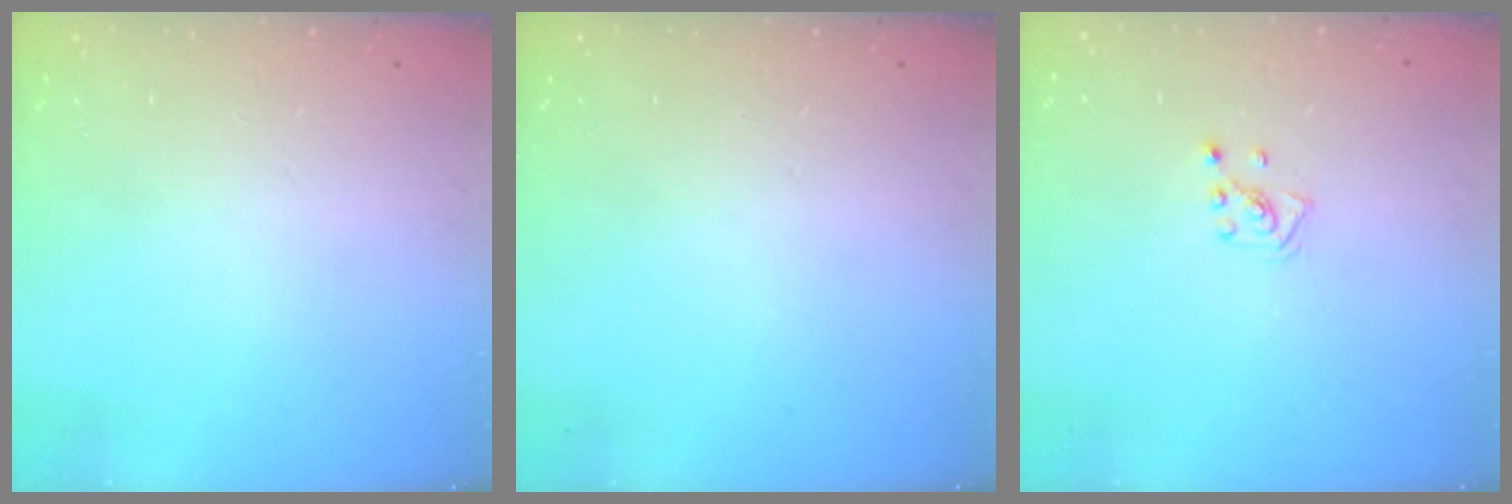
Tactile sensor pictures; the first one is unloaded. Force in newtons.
{"total": 0.0}
{"total": 2.6, "press": 2.6, "slide": 0.5}